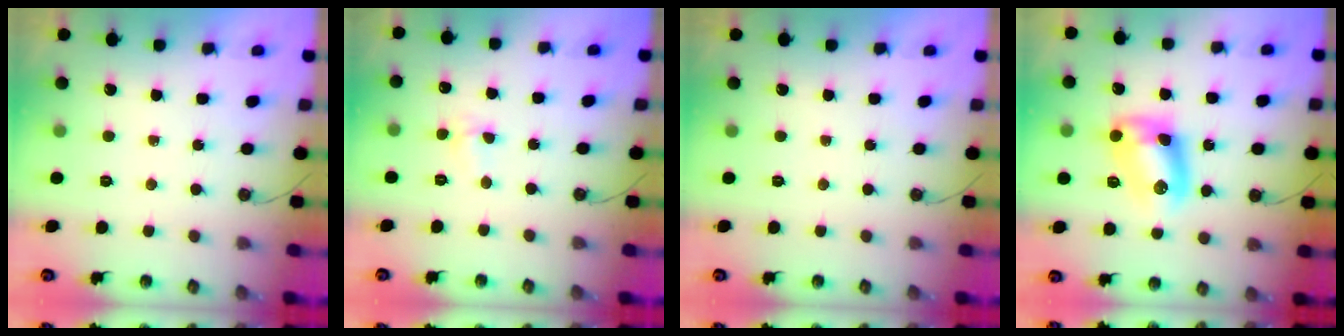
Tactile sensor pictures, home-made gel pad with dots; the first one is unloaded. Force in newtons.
{"total": 2.9, "press": 2.9, "slide": 0.4}
{"total": 0.0}
{"total": 9.7, "press": 9.6, "slide": 0.5}